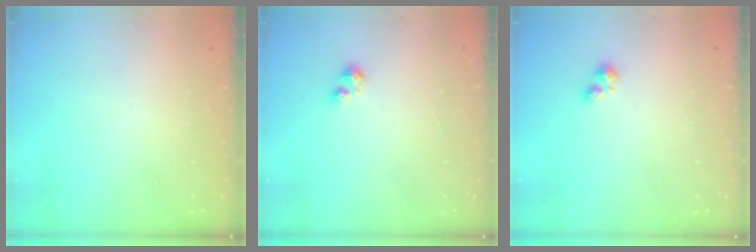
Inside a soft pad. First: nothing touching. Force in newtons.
{"total": 1.6, "press": 1.6, "slide": 0.3}
{"total": 2.4, "press": 2.4, "slide": 0.5}